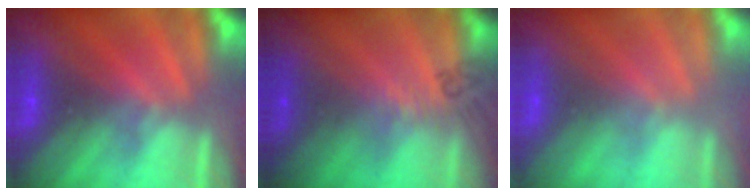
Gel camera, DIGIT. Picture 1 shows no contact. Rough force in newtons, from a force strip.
{"total": 2.4}
{"total": 2.7}